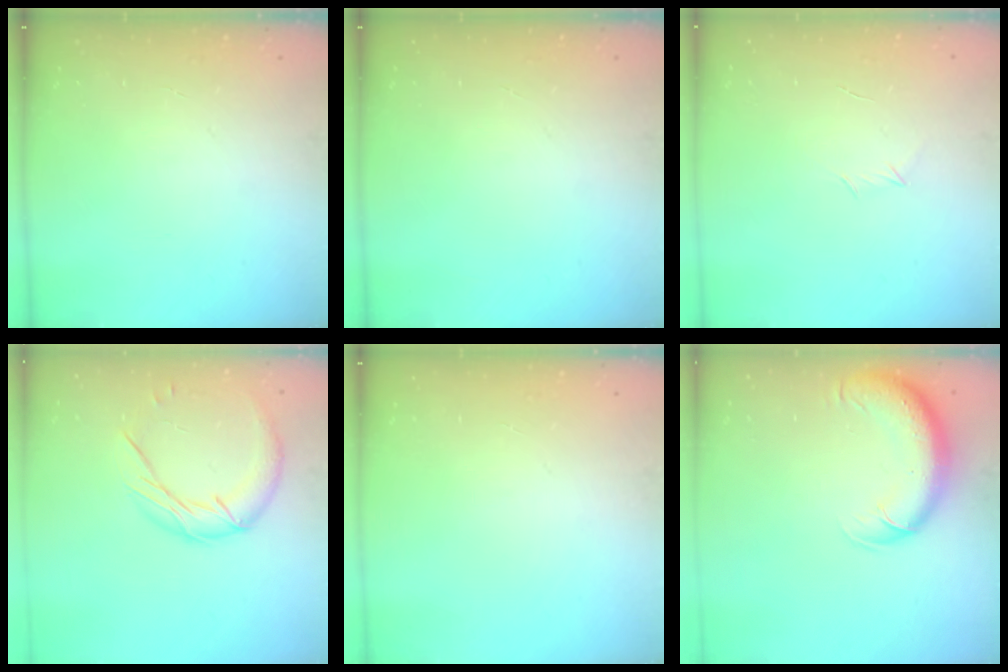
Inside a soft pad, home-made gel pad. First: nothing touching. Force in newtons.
{"total": 0.0}
{"total": 3.2, "press": 3.1, "slide": 0.8}
{"total": 11.5, "press": 11.5, "slide": 0.8}
{"total": 0.0}
{"total": 11.0, "press": 10.6, "slide": 2.8}